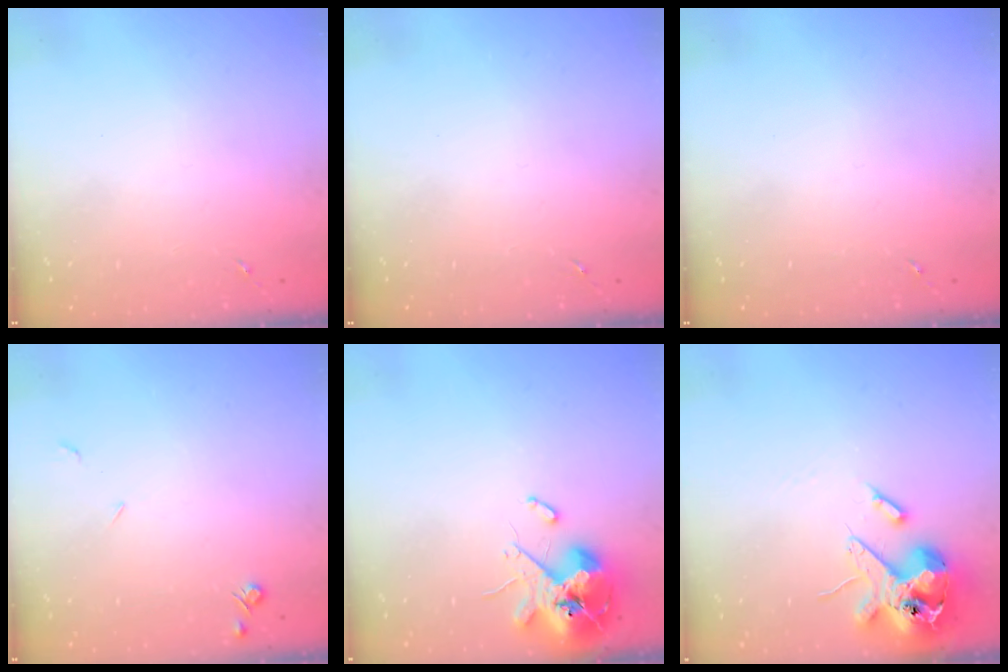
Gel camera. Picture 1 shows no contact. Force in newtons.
{"total": 0.0}
{"total": 0.0}
{"total": 4.2, "press": 4.2, "slide": 0.7}
{"total": 13.9, "press": 13.7, "slide": 2.2}
{"total": 13.7, "press": 13.5, "slide": 2.3}